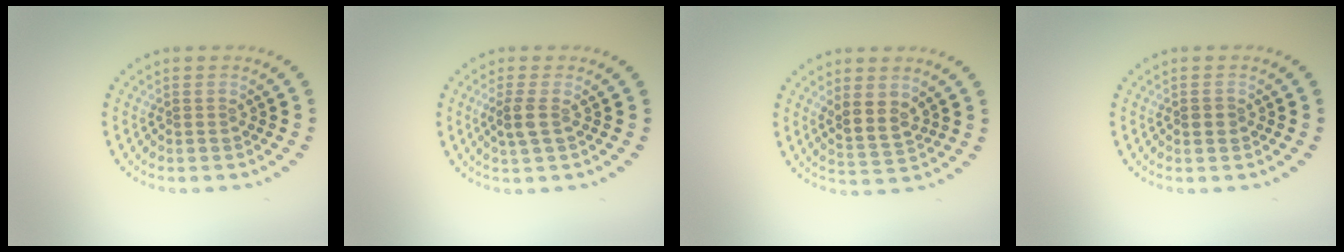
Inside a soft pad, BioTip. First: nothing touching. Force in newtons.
{"total": 1.7, "press": 1.5, "slide": 0.8}
{"total": 2.7, "press": 2.3, "slide": 1.5}
{"total": 1.2, "press": 1.2, "slide": 0.2}